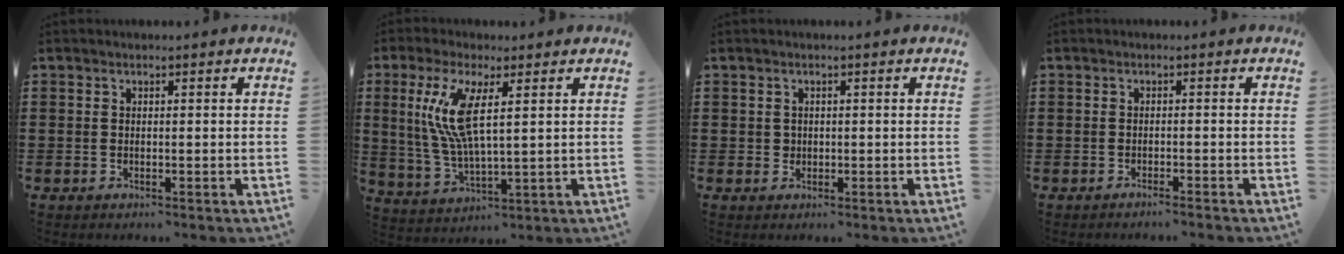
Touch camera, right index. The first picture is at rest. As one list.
[{"total": 9.4, "force": [2.7, 2.7, 8.6], "torque": [-0.193, -0.004, 0.040]}, {"total": 1.0, "force": [0.2, 0.9, 0.4], "torque": [-0.010, 0.003, 0.005]}, {"total": 1.1, "force": [-1.0, -0.2, 0.3], "torque": [-0.006, 0.000, -0.021]}]